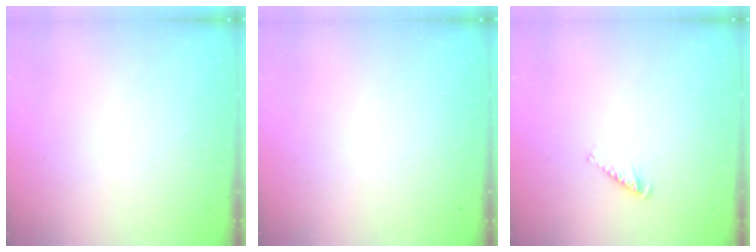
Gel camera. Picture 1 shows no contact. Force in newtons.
{"total": 0.0}
{"total": 2.9, "press": 2.9, "slide": 0.5}